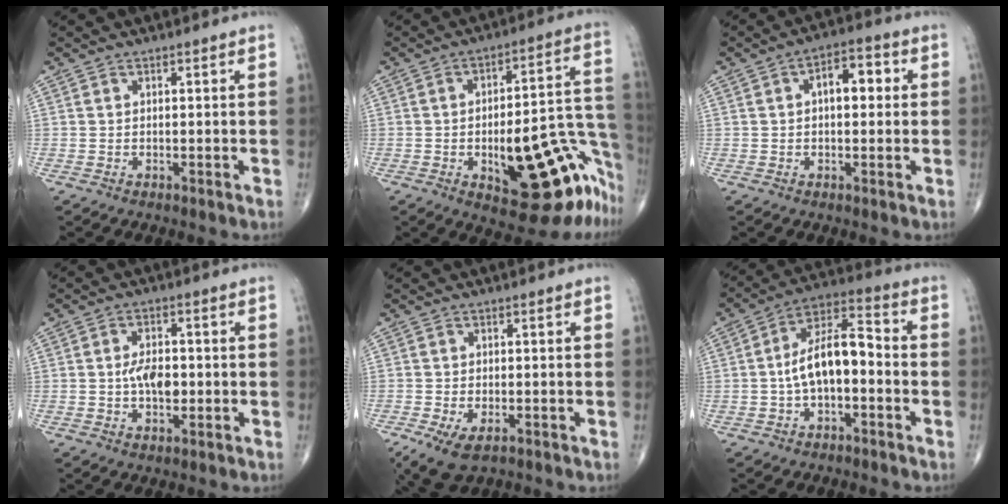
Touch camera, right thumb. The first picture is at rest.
{"total": 24.7, "force": [-9.3, 9.2, 20.9], "torque": [-0.184, 0.067, -0.107]}
{"total": 6.7, "force": [1.1, 3.6, 5.6], "torque": [-0.065, 0.019, 0.008]}
{"total": 5.9, "force": [-0.6, 3.4, 4.8], "torque": [-0.071, 0.005, -0.014]}
{"total": 6.8, "force": [-3.4, 3.4, 4.8], "torque": [-0.091, -0.003, -0.054]}
{"total": 11.4, "force": [-1.8, 5.7, 9.7], "torque": [-0.164, 0.048, -0.041]}